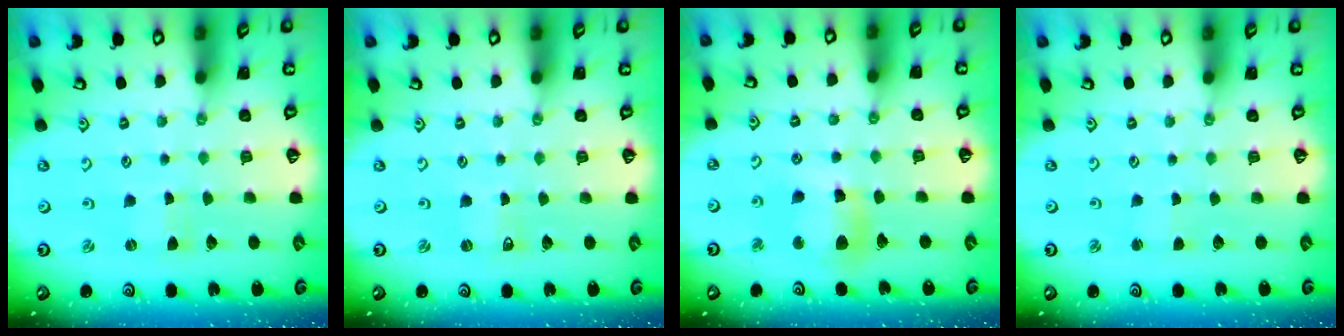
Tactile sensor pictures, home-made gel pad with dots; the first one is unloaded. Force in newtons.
{"total": 0.6, "press": 0.6, "slide": 0.0}
{"total": 11.1, "press": 10.9, "slide": 2.3}
{"total": 0.6, "press": 0.6, "slide": 0.0}